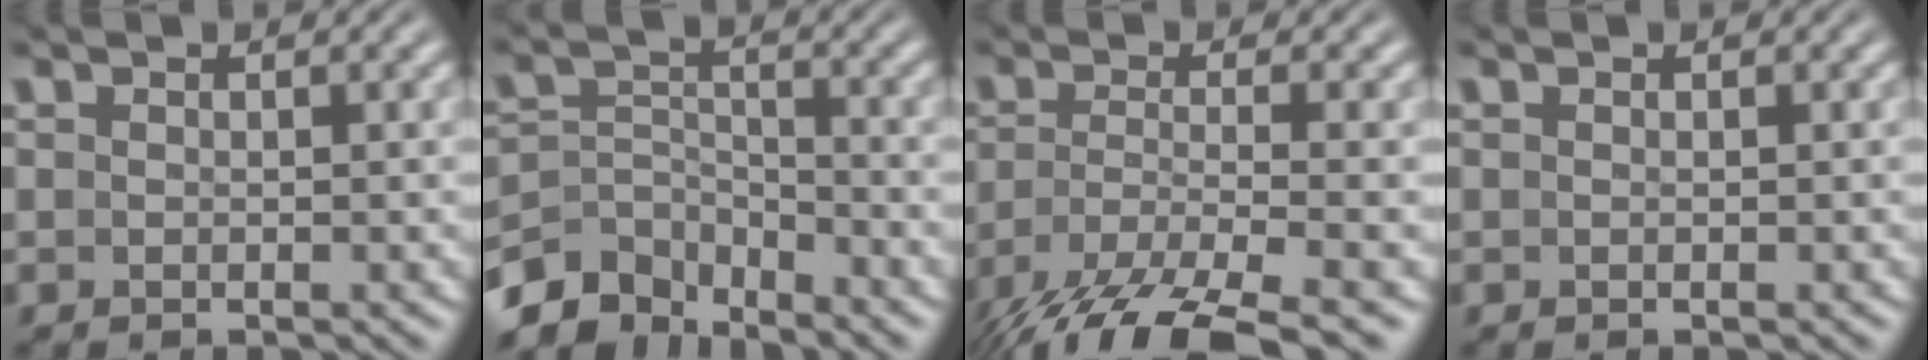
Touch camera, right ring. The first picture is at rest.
{"total": 7.4, "force": [-5.2, 4.4, 2.9], "torque": [-0.068, -0.045, -0.073]}
{"total": 8.5, "force": [-5.6, 3.1, 5.6], "torque": [-0.119, -0.044, -0.061]}
{"total": 0.0}